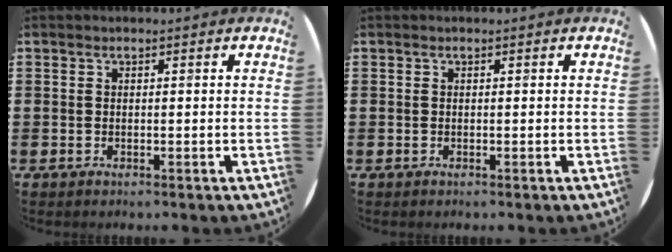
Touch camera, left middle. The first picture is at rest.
{"total": 0.0}